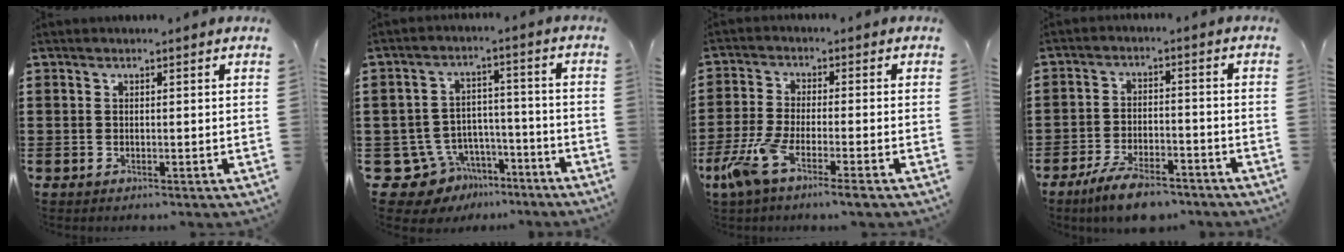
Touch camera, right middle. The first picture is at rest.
{"total": 8.1, "force": [-6.2, 4.9, 1.5], "torque": [-0.053, 0.022, -0.121]}
{"total": 6.4, "force": [-4.1, 0.7, 4.9], "torque": [-0.127, -0.021, -0.084]}
{"total": 6.6, "force": [-5.4, 1.4, 3.4], "torque": [-0.071, 0.001, -0.105]}